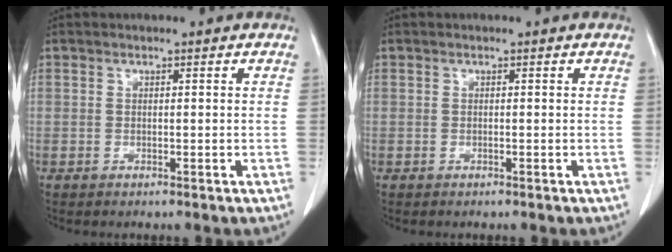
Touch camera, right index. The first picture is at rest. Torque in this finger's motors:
{"motor_torque": [0.11, 0.08, 0.00, 0.01]}